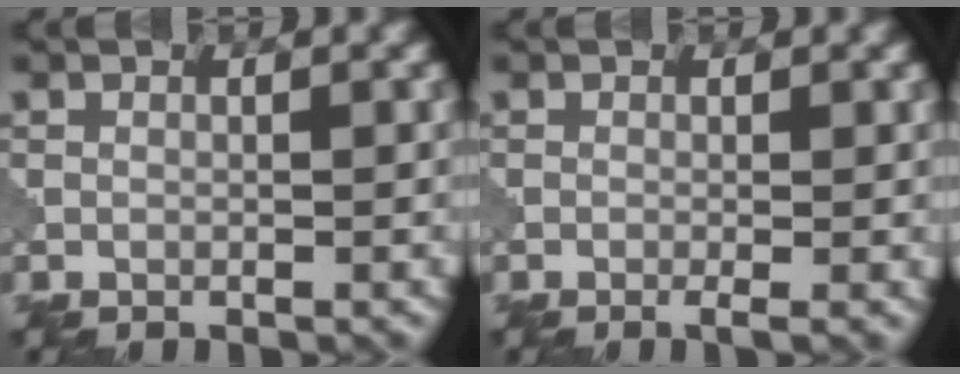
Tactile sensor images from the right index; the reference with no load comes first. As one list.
[{"total": 1.3, "force": [-0.4, 0.2, 1.2], "torque": [-0.020, -0.006, -0.008]}]